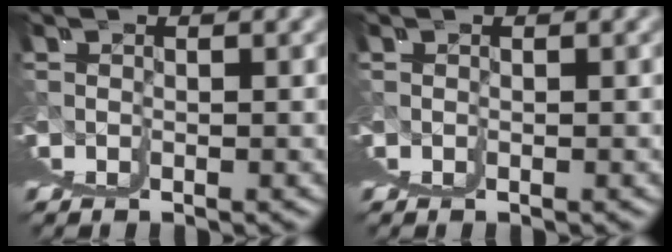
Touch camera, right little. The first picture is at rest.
{"total": 0.0}